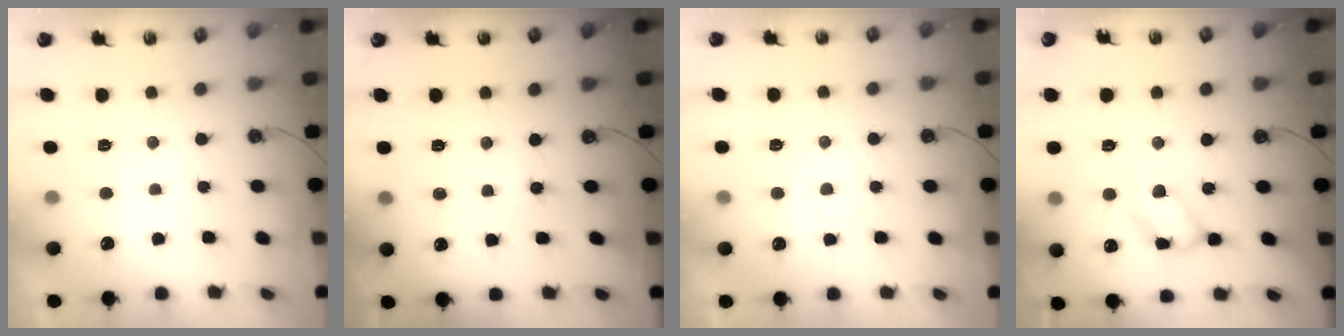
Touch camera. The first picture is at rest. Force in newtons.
{"total": 2.4, "press": 2.4, "slide": 0.2}
{"total": 2.7, "press": 2.6, "slide": 0.4}
{"total": 12.7, "press": 12.6, "slide": 0.9}